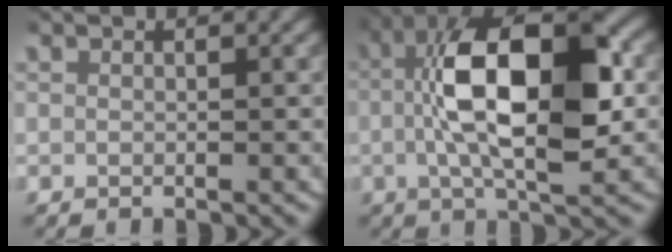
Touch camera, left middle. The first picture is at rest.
{"total": 12.1, "force": [0.5, 5.7, 10.6], "torque": [-0.180, -0.006, 0.005]}